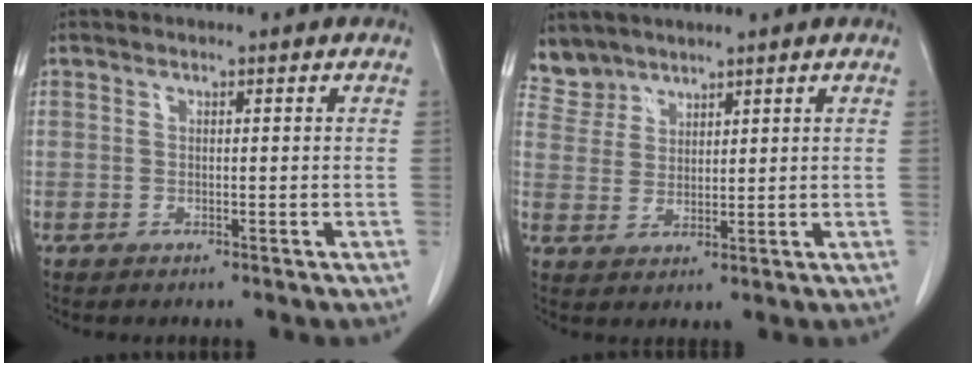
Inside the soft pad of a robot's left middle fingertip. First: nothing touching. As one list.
[{"total": 4.1, "force": [3.8, 1.5, -0.6], "torque": [0.013, 0.005, 0.084]}]